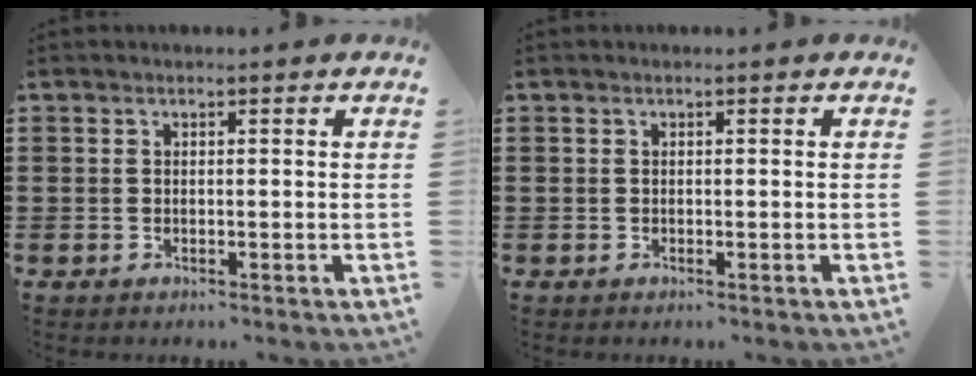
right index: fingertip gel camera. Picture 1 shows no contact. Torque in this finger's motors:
{"motor_torque": [0.24, 0.25, 0.03, 0.00]}